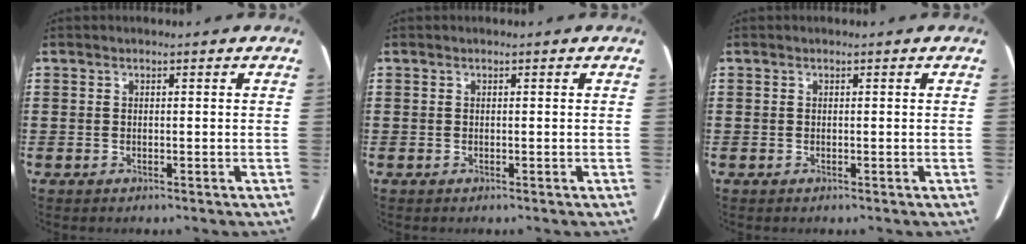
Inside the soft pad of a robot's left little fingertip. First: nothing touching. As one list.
[{"total": 0.0}, {"total": 0.0}]